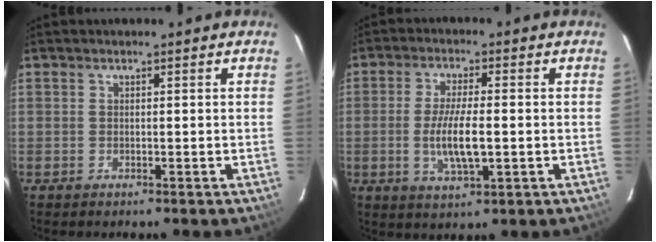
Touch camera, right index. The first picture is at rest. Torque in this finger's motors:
{"motor_torque": [0.33, -0.11, 0.48, 0.12]}